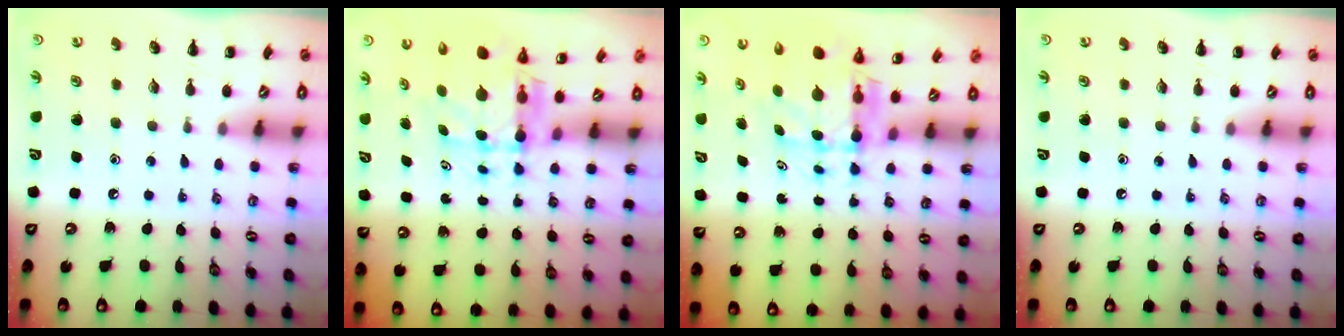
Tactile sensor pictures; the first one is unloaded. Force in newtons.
{"total": 6.4, "press": 6.1, "slide": 2.0}
{"total": 6.4, "press": 6.1, "slide": 2.0}
{"total": 0.0}